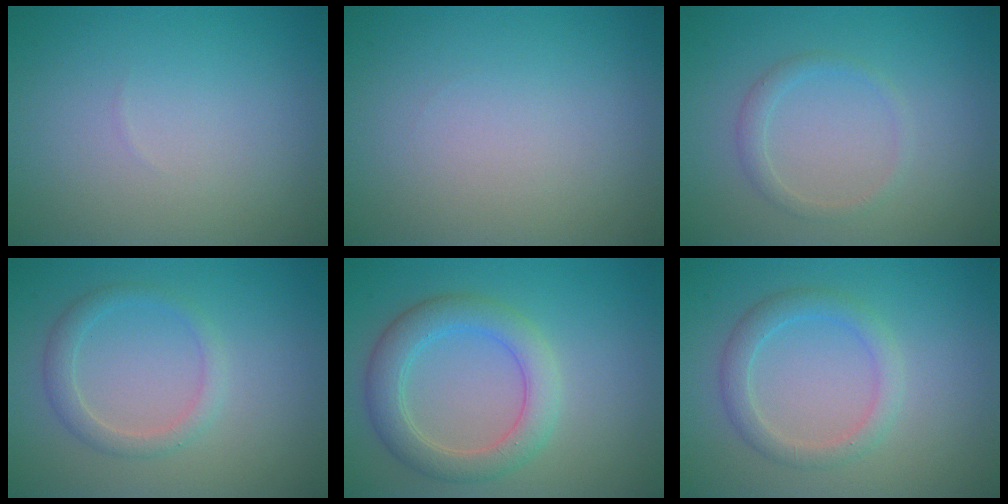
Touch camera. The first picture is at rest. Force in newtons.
{"total": 0.0}
{"total": 1.3, "press": 1.3, "slide": 0.2}
{"total": 2.1, "press": 2.1, "slide": 0.2}
{"total": 4.4, "press": 4.4, "slide": 0.2}
{"total": 2.5, "press": 2.5, "slide": 0.0}